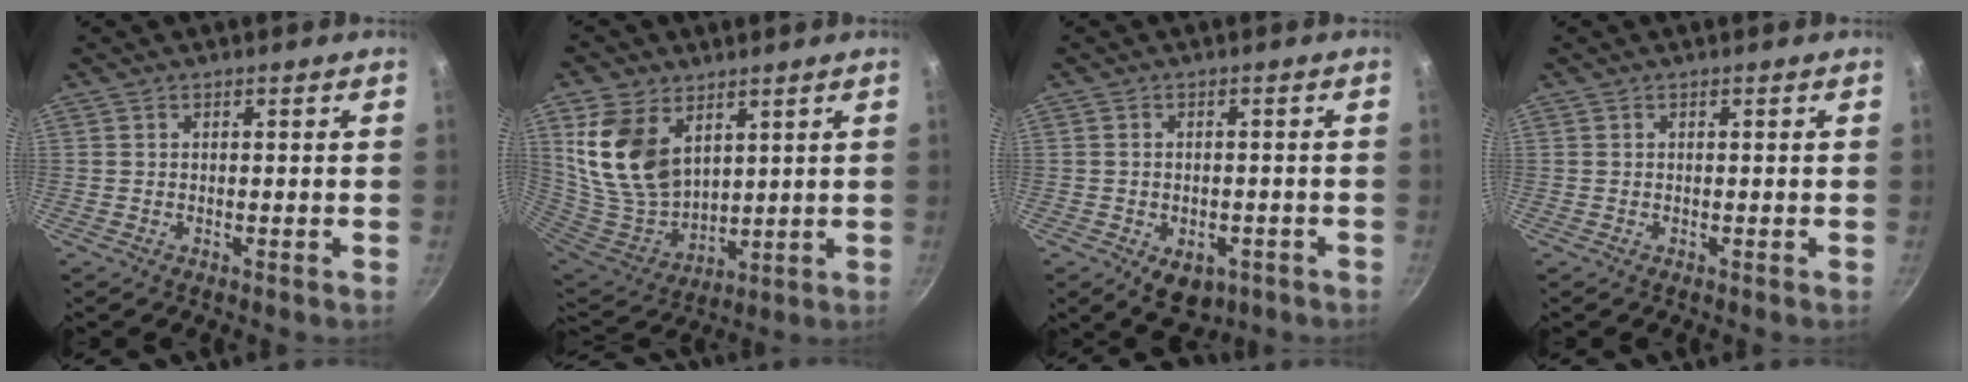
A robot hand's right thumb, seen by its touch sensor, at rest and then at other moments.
{"total": 16.1, "force": [6.5, 10.6, 10.2], "torque": [-0.186, -0.042, 0.144]}
{"total": 6.6, "force": [-2.8, 4.4, 4.1], "torque": [-0.036, 0.009, -0.022]}
{"total": 0.0}